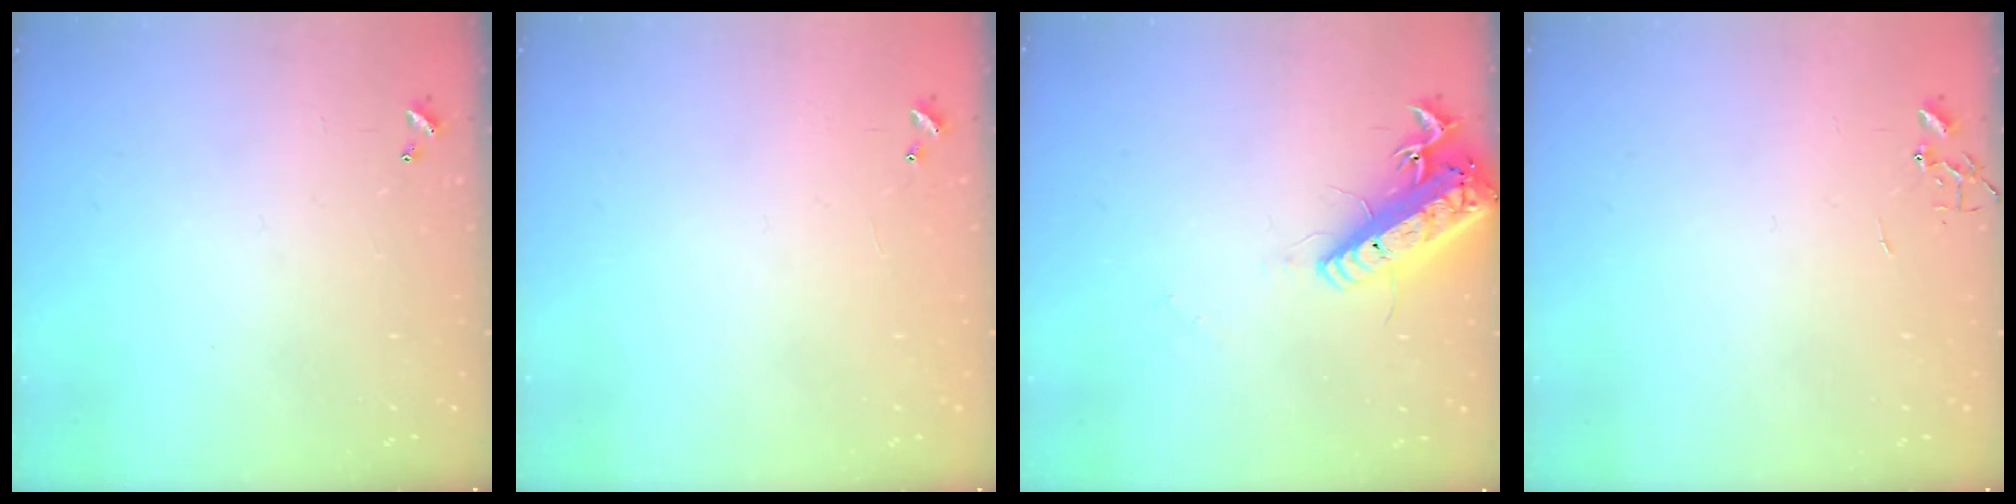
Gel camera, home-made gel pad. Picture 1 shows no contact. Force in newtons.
{"total": 4.7, "press": 4.7, "slide": 0.4}
{"total": 17.2, "press": 16.8, "slide": 3.6}
{"total": 0.0}